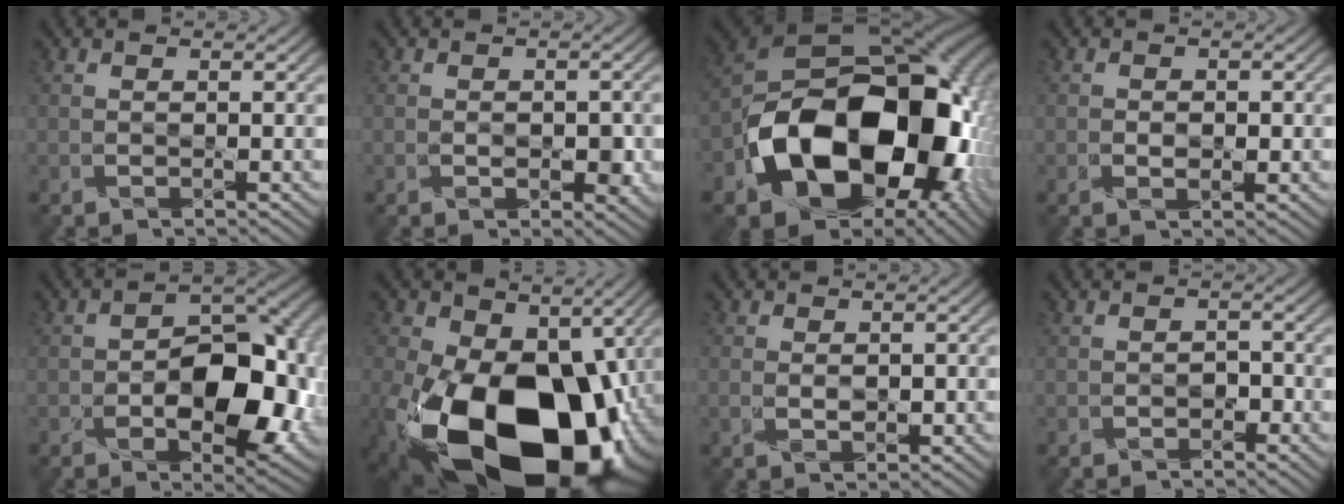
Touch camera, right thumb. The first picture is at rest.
{"total": 2.3, "force": [-0.5, 1.4, 1.7], "torque": [-0.031, -0.008, -0.005]}
{"total": 21.2, "force": [-5.9, 14.3, 14.4], "torque": [-0.275, -0.055, -0.079]}
{"total": 1.4, "force": [-0.3, 0.9, 1.1], "torque": [-0.021, -0.004, -0.002]}
{"total": 11.5, "force": [-2.6, 6.6, 9.0], "torque": [-0.129, -0.010, -0.034]}
{"total": 23.3, "force": [-6.2, 16.0, 15.7], "torque": [-0.328, -0.106, -0.040]}
{"total": 2.0, "force": [-0.1, 1.4, 1.5], "torque": [-0.036, -0.003, 0.003]}
{"total": 1.2, "force": [-1.0, 0.7, 0.2], "torque": [0.001, 0.003, -0.015]}